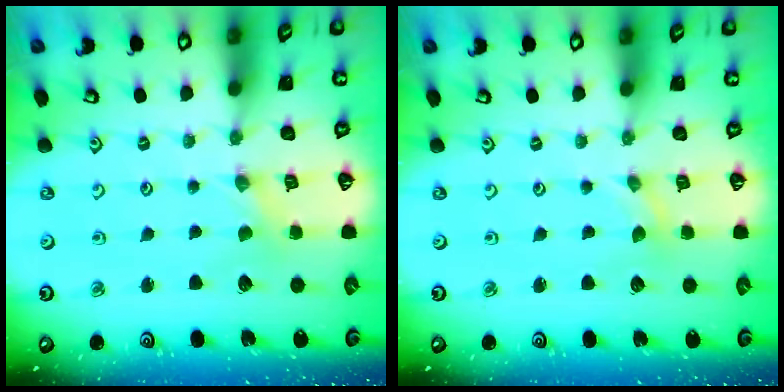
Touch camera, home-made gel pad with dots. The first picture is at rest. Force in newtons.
{"total": 0.0}